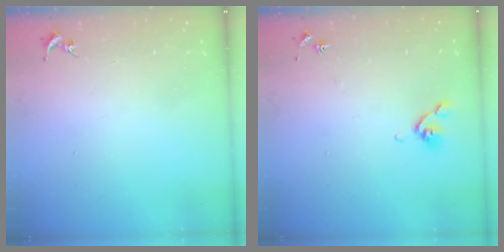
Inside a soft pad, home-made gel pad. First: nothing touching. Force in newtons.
{"total": 5.8, "press": 5.6, "slide": 1.7}